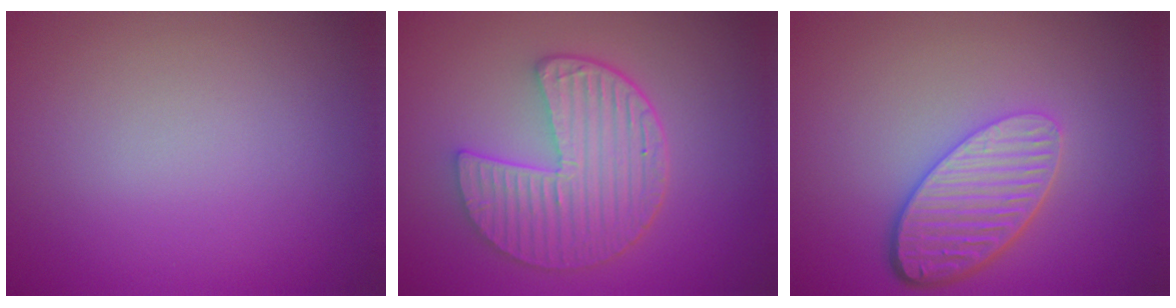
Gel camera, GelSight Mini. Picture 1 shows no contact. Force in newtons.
{"total": 6.3, "press": 4.6, "slide": 4.3}
{"total": 5.3, "press": 3.9, "slide": 3.7}